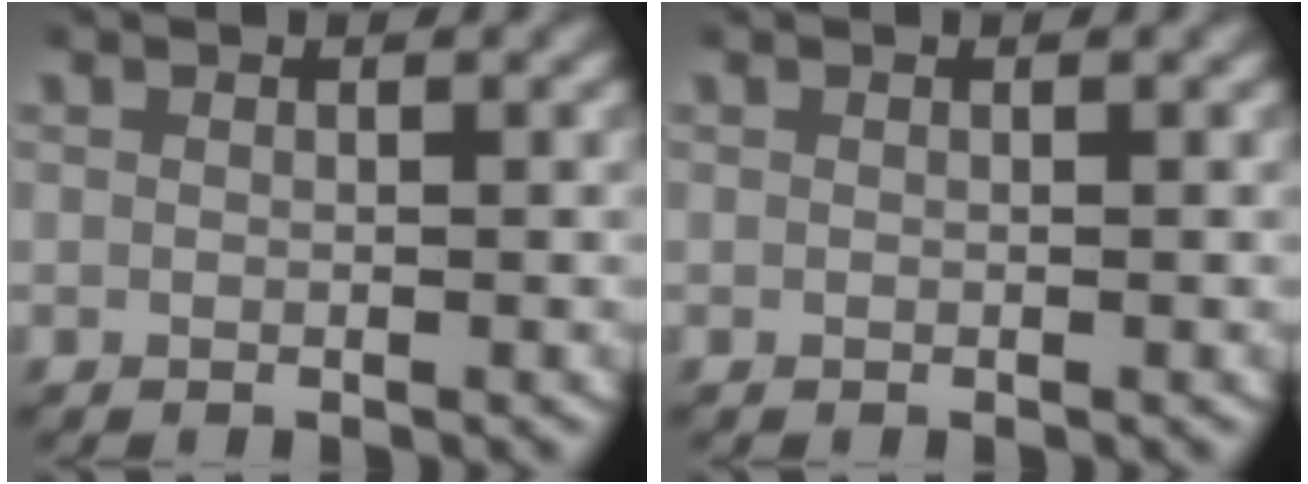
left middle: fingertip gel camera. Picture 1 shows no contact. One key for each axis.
{"total": 0.0}